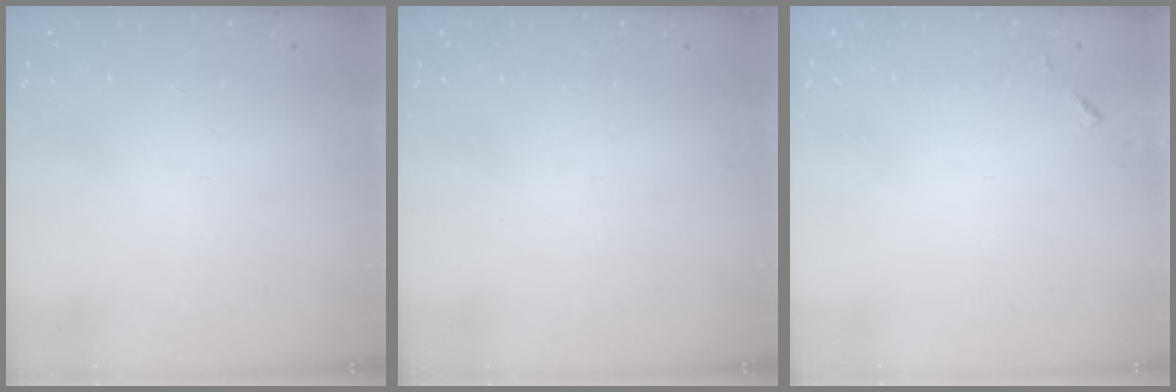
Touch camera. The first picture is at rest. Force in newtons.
{"total": 0.0}
{"total": 4.5, "press": 4.4, "slide": 0.4}